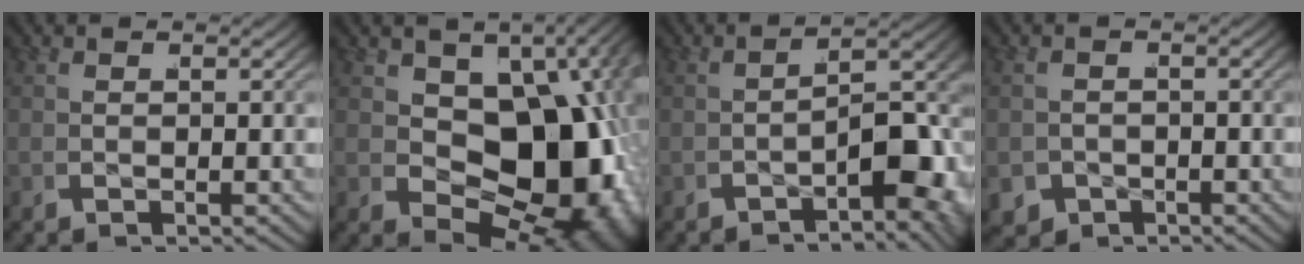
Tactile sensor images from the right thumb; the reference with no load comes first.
{"total": 17.0, "force": [-1.3, 10.6, 13.2], "torque": [-0.210, -0.065, 0.014]}
{"total": 6.1, "force": [-2.6, 2.1, 5.1], "torque": [-0.060, -0.010, -0.030]}
{"total": 4.0, "force": [-2.4, 3.0, 1.1], "torque": [-0.029, -0.028, -0.027]}